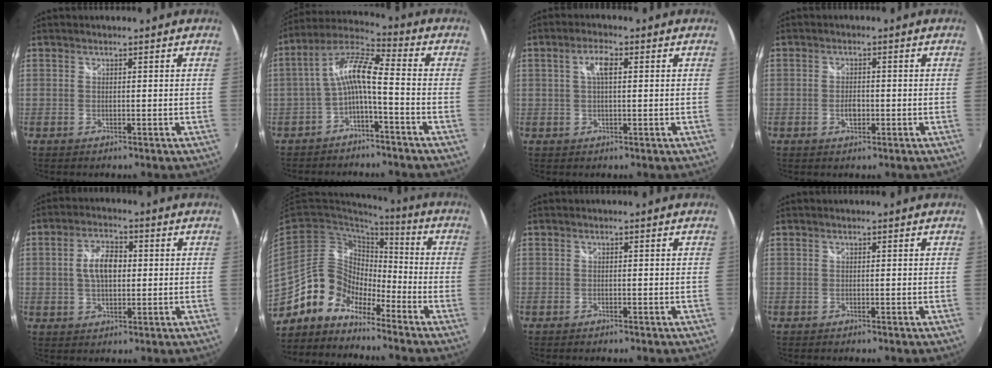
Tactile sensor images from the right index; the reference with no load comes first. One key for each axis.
{"total": 8.9, "fx": -2.5, "fy": 1.8, "fz": 8.4, "tx": -0.190, "ty": 0.021, "tz": -0.048}
{"total": 3.7, "fx": 0.9, "fy": 1.2, "fz": 3.4, "tx": -0.064, "ty": 0.008, "tz": 0.015}
{"total": 2.5, "fx": -0.8, "fy": 1.5, "fz": 1.8, "tx": -0.032, "ty": -0.001, "tz": -0.014}
{"total": 6.8, "fx": 0.5, "fy": 3.9, "fz": 5.6, "tx": -0.103, "ty": 0.012, "tz": 0.011}
{"total": 12.1, "fx": -8.6, "fy": 7.9, "fz": 3.0, "tx": -0.059, "ty": 0.033, "tz": -0.172}
{"total": 0.6, "fx": -0.5, "fy": 0.3, "fz": 0.2, "tx": -0.005, "ty": -0.002, "tz": -0.012}
{"total": 0.0}